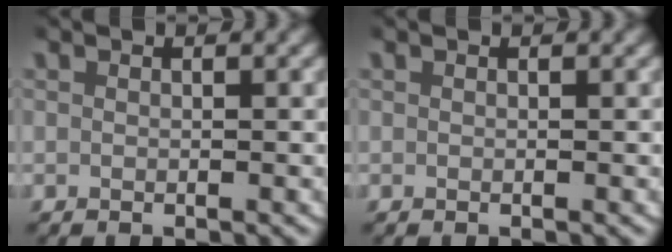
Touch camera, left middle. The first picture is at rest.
{"total": 0.0}